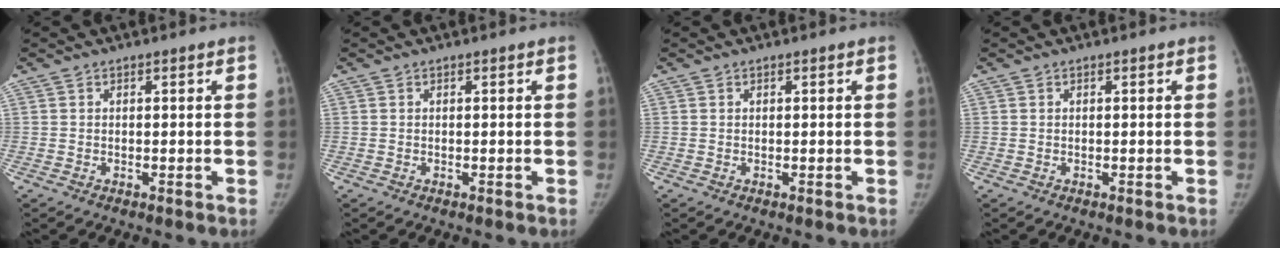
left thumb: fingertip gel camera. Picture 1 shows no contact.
{"total": 0.0}
{"total": 0.0}
{"total": 0.0}